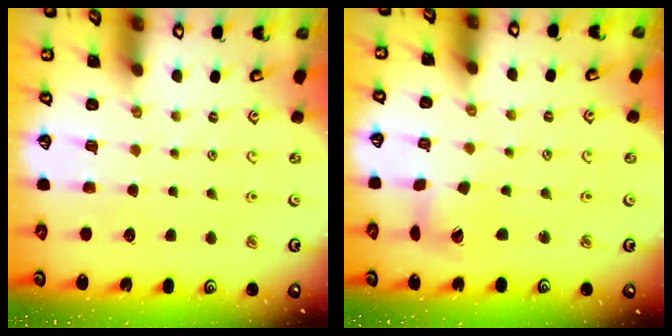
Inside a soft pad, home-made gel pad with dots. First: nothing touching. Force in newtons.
{"total": 6.9, "press": 6.9, "slide": 0.5}